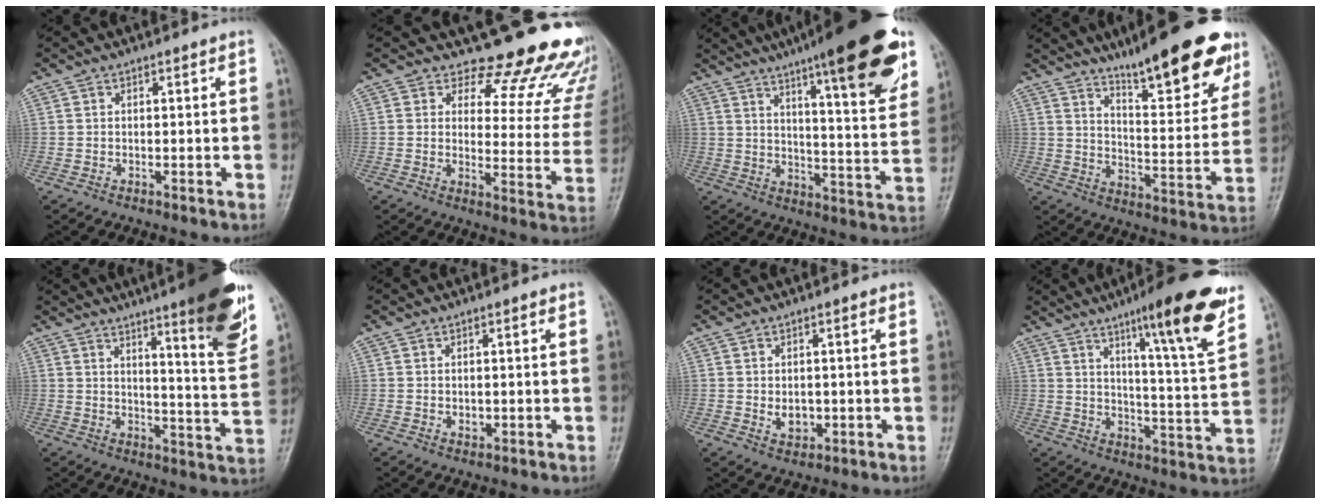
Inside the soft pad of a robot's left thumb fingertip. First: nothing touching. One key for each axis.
{"total": 18.5, "fx": 16.3, "fy": 7.0, "fz": 5.2, "tx": -0.006, "ty": -0.139, "tz": 0.172}
{"total": 23.1, "fx": 14.1, "fy": 4.3, "fz": 17.8, "tx": -0.234, "ty": -0.047, "tz": 0.200}
{"total": 20.9, "fx": 14.3, "fy": 4.8, "fz": 14.4, "tx": -0.164, "ty": -0.070, "tz": 0.214}
{"total": 17.9, "fx": 10.8, "fy": 2.4, "fz": 14.1, "tx": -0.169, "ty": -0.060, "tz": 0.148}
{"total": 1.5, "fx": 0.1, "fy": 1.1, "fz": 1.0, "tx": -0.008, "ty": -0.001, "tz": 0.004}
{"total": 3.3, "fx": -0.2, "fy": 2.5, "fz": 2.1, "tx": -0.021, "ty": -0.003, "tz": 0.005}
{"total": 18.0, "fx": 10.9, "fy": 2.0, "fz": 14.2, "tx": -0.185, "ty": -0.057, "tz": 0.161}